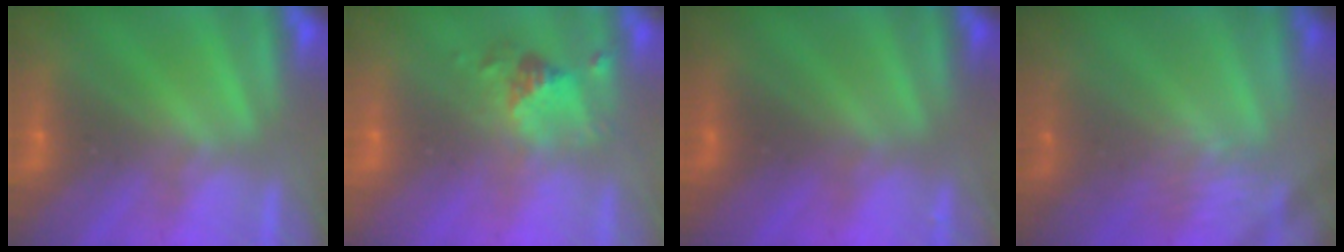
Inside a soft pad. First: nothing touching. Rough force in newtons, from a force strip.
{"total": 2.4}
{"total": 2.2}
{"total": 2.2}